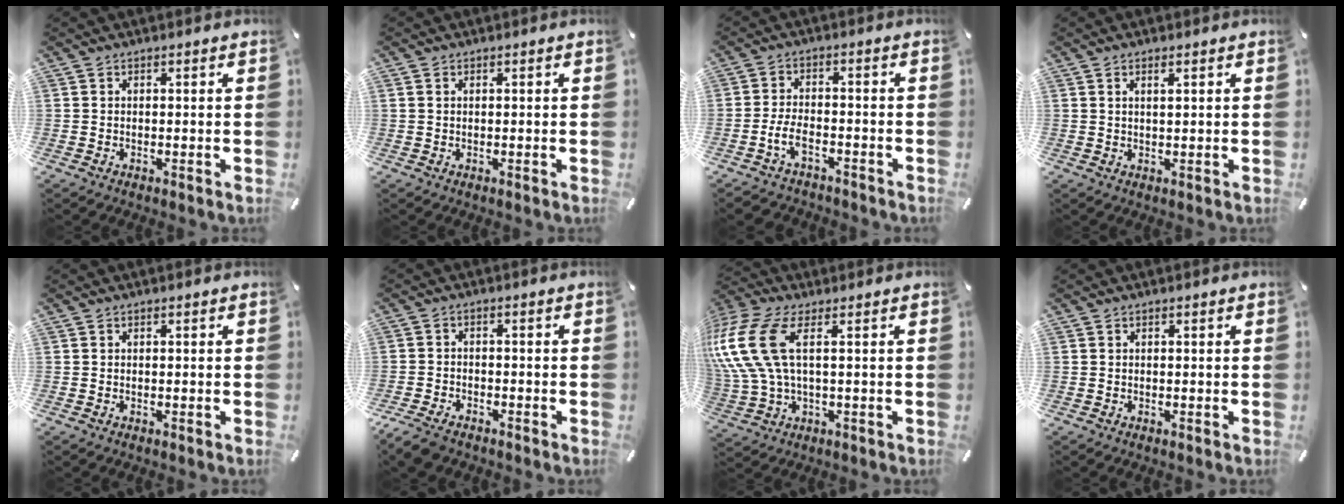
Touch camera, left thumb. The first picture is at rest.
{"total": 0.7, "force": [0.2, 0.5, 0.4], "torque": [-0.008, 0.002, 0.003]}
{"total": 5.8, "force": [-3.1, 3.1, 3.7], "torque": [-0.085, 0.013, -0.062]}
{"total": 1.4, "force": [0.7, 0.3, 1.2], "torque": [-0.024, 0.000, 0.012]}
{"total": 0.0}
{"total": 4.0, "force": [-3.2, 1.9, 1.6], "torque": [-0.045, 0.012, -0.066]}
{"total": 15.8, "force": [3.6, 8.0, 13.2], "torque": [-0.297, -0.007, 0.063]}
{"total": 0.0}